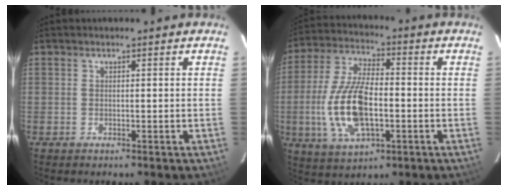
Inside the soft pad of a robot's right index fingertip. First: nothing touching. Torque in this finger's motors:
{"motor_torque": [2.14, 0.00, 1.06, 0.16]}